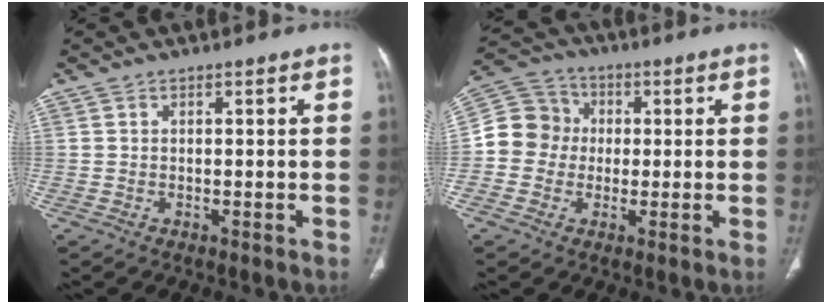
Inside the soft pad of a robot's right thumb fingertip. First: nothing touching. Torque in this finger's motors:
{"motor_torque": [0.21, 0.74, 0.44, -0.64, 0.02]}